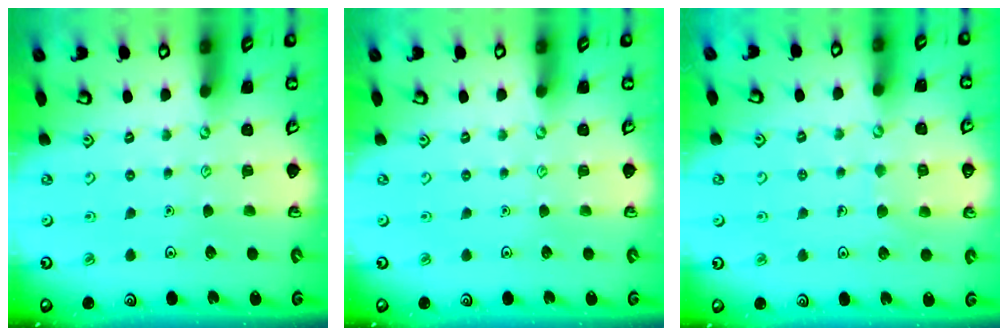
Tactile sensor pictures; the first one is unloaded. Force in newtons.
{"total": 0.0}
{"total": 5.3, "press": 5.2, "slide": 0.4}